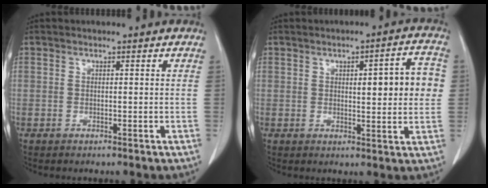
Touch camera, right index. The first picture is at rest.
{"total": 8.3, "force": [1.2, 1.9, 8.0], "torque": [-0.101, 0.015, 0.016]}